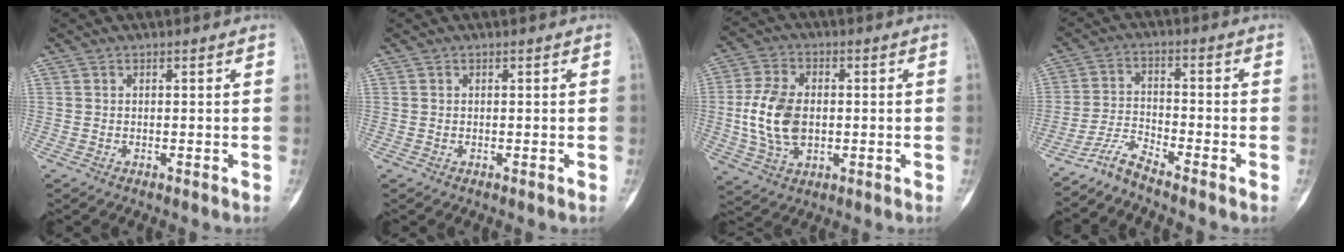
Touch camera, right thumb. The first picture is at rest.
{"total": 0.0}
{"total": 11.9, "force": [-0.3, 7.8, 9.0], "torque": [-0.169, 0.006, -0.002]}
{"total": 4.6, "force": [-4.4, -0.4, 1.4], "torque": [-0.037, 0.021, -0.094]}